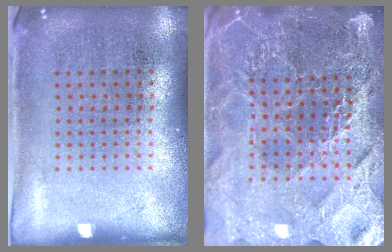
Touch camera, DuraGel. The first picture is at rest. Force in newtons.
{"total": 5.3, "press": 4.8, "slide": 2.3}